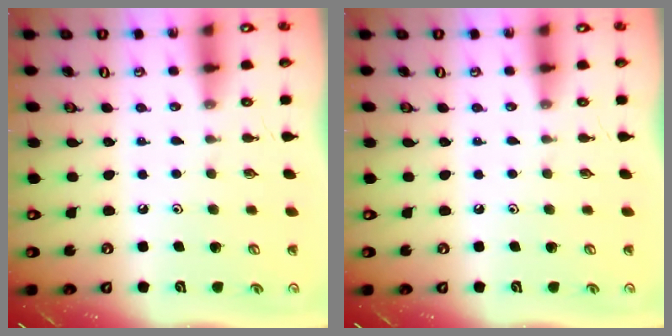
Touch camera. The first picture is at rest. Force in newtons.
{"total": 0.0}